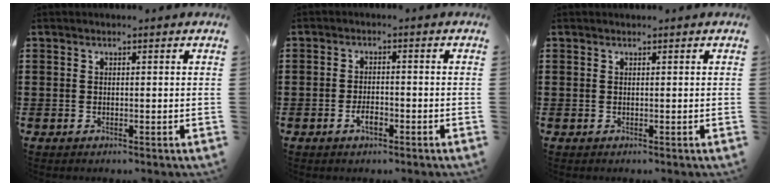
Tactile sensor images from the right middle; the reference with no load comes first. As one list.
[{"total": 2.6, "force": [-1.4, 1.0, 2.0], "torque": [-0.037, 0.003, -0.025]}, {"total": 0.0}]